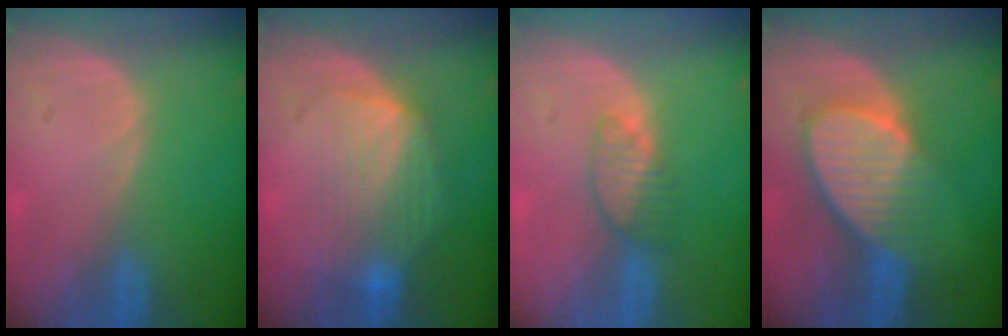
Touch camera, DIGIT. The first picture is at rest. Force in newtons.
{"total": 7.6, "press": 7.4, "slide": 1.9}
{"total": 3.4, "press": 3.4, "slide": 0.5}
{"total": 8.8, "press": 8.0, "slide": 3.7}